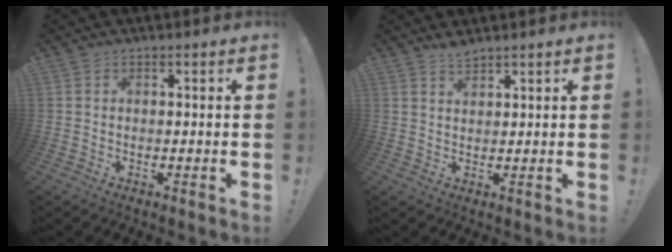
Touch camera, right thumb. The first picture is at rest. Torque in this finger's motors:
{"motor_torque": [-0.09, 0.25, 0.24, 0.08, 0.00]}